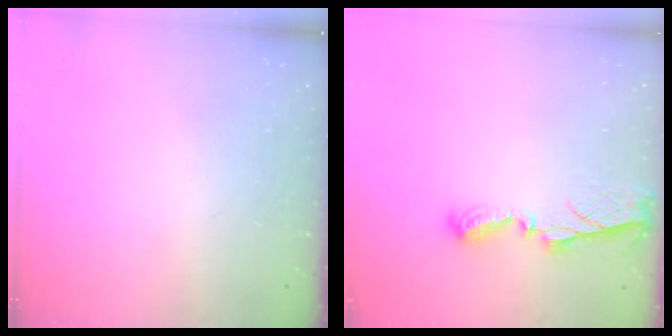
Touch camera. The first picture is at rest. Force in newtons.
{"total": 6.9, "press": 6.9, "slide": 0.6}